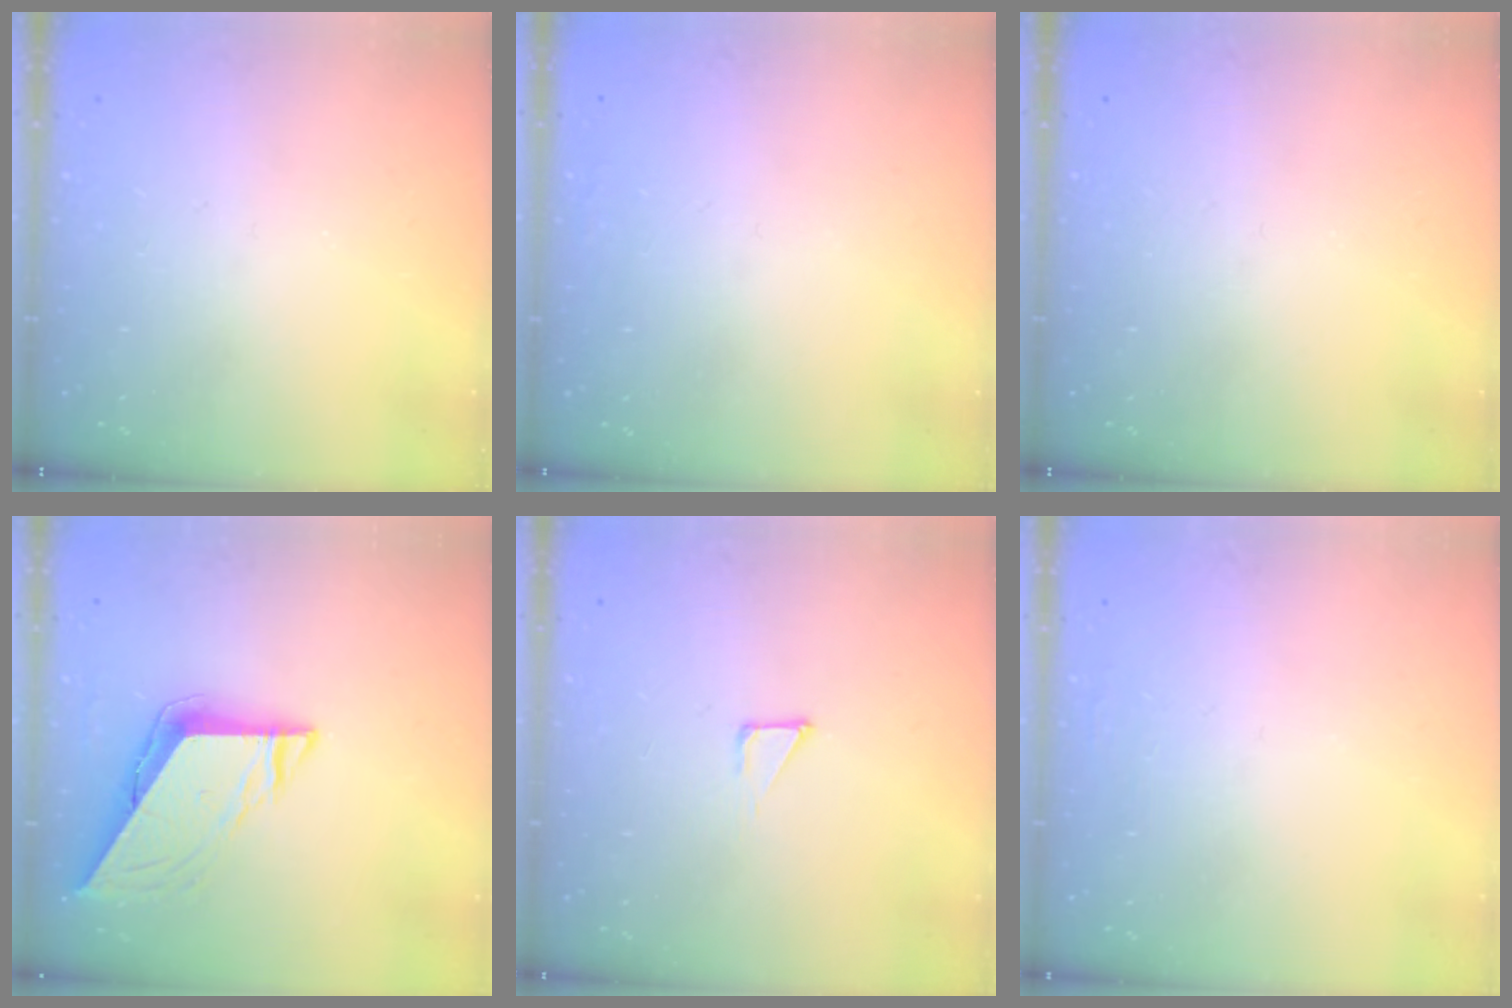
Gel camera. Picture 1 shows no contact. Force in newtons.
{"total": 1.6, "press": 1.5, "slide": 0.1}
{"total": 0.0}
{"total": 7.8, "press": 7.8, "slide": 0.4}
{"total": 2.7, "press": 2.7, "slide": 0.3}
{"total": 1.8, "press": 1.7, "slide": 0.4}